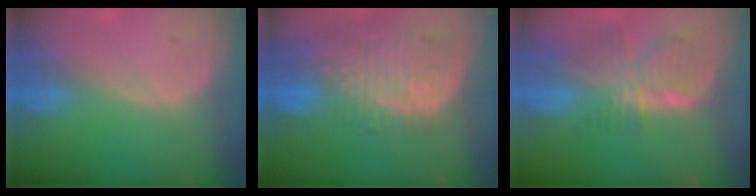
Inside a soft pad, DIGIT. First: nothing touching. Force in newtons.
{"total": 14.0, "press": 11.5, "slide": 7.9}
{"total": 8.3, "press": 7.3, "slide": 4.0}